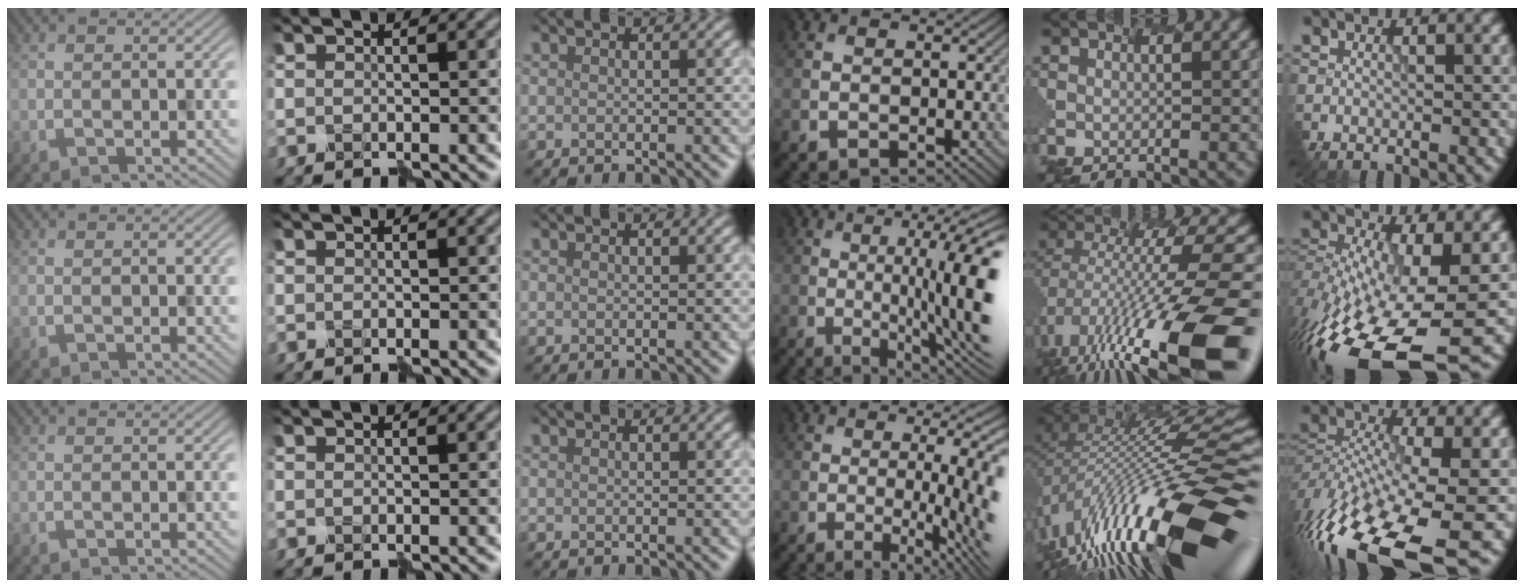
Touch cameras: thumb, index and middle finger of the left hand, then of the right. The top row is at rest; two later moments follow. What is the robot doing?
{"motion": "shake", "object": "plastic piggy bank"}